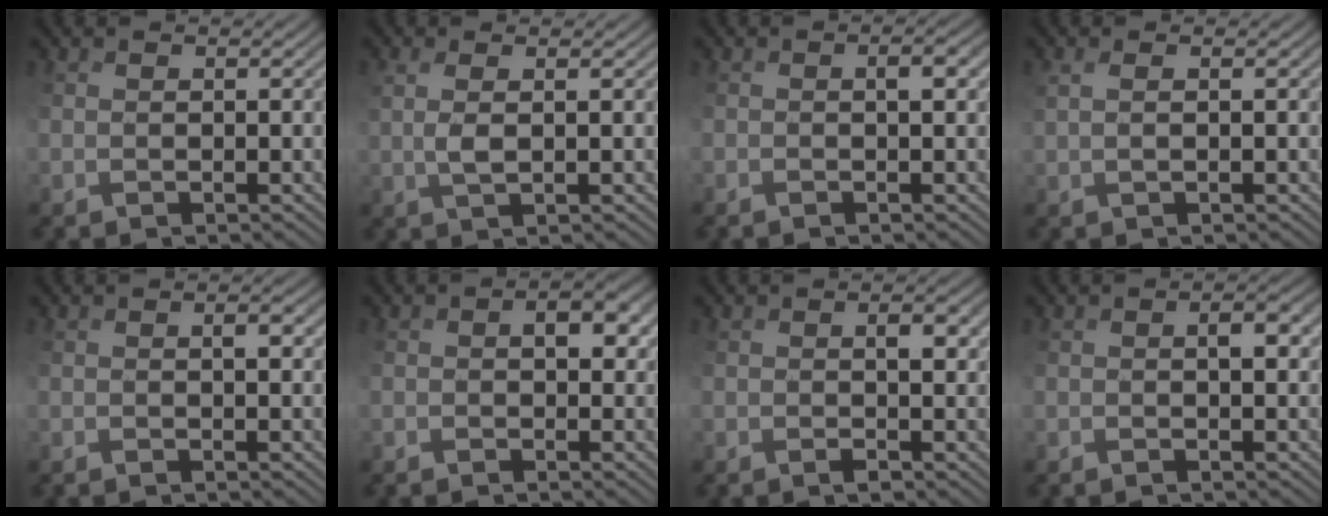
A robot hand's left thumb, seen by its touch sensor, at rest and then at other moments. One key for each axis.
{"total": 1.8, "fx": 1.4, "fy": -1.0, "fz": 0.6, "tx": -0.008, "ty": 0.013, "tz": 0.031}
{"total": 2.3, "fx": 0.0, "fy": 0.5, "fz": 2.2, "tx": -0.037, "ty": 0.006, "tz": -0.003}
{"total": 1.4, "fx": 0.8, "fy": -1.1, "fz": -0.2, "tx": 0.012, "ty": 0.010, "tz": 0.021}
{"total": 1.9, "fx": -0.1, "fy": 0.5, "fz": 1.8, "tx": -0.029, "ty": 0.005, "tz": -0.005}
{"total": 4.3, "fx": -0.1, "fy": 2.5, "fz": 3.5, "tx": -0.046, "ty": 0.006, "tz": 0.004}
{"total": 3.2, "fx": -0.5, "fy": 1.2, "fz": 2.9, "tx": -0.048, "ty": 0.007, "tz": -0.009}
{"total": 2.7, "fx": -0.2, "fy": 0.8, "fz": 2.6, "tx": -0.041, "ty": 0.007, "tz": -0.006}